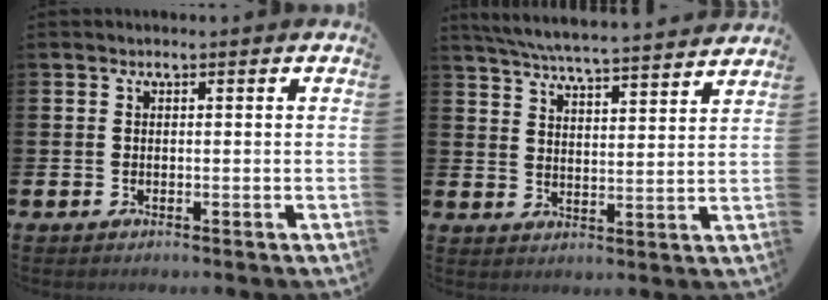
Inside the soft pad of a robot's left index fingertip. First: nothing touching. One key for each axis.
{"total": 6.4, "fx": 6.2, "fy": -0.2, "fz": 1.5, "tx": -0.039, "ty": -0.048, "tz": 0.105}